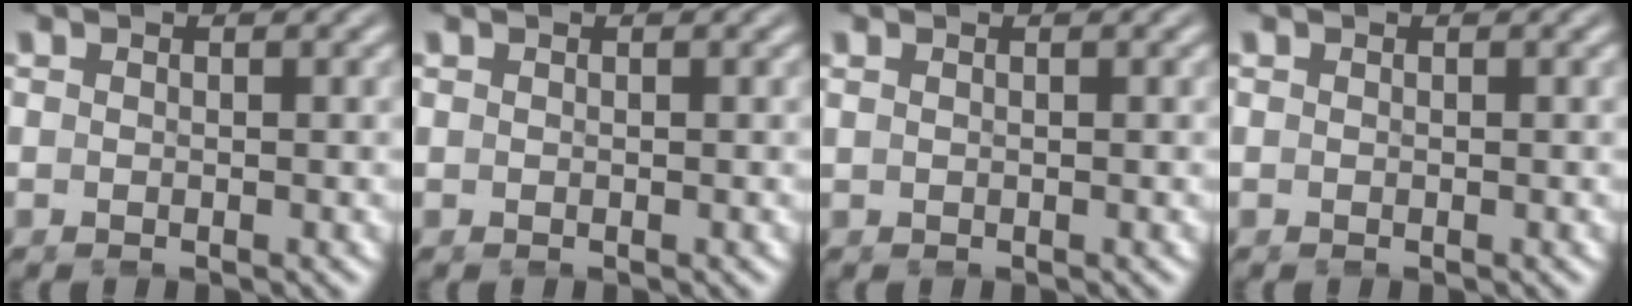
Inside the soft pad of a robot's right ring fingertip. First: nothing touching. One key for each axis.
{"total": 0.0}
{"total": 0.6, "fx": 0.4, "fy": -0.4, "fz": 0.2, "tx": -0.001, "ty": 0.002, "tz": 0.010}
{"total": 0.0}